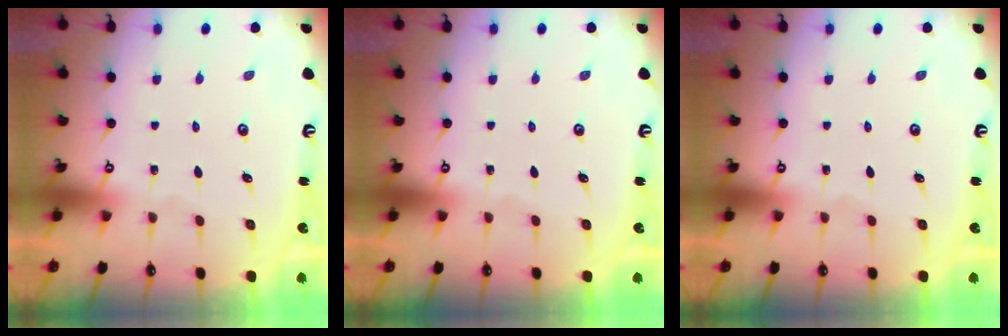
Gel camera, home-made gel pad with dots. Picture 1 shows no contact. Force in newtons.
{"total": 0.0}
{"total": 0.0}